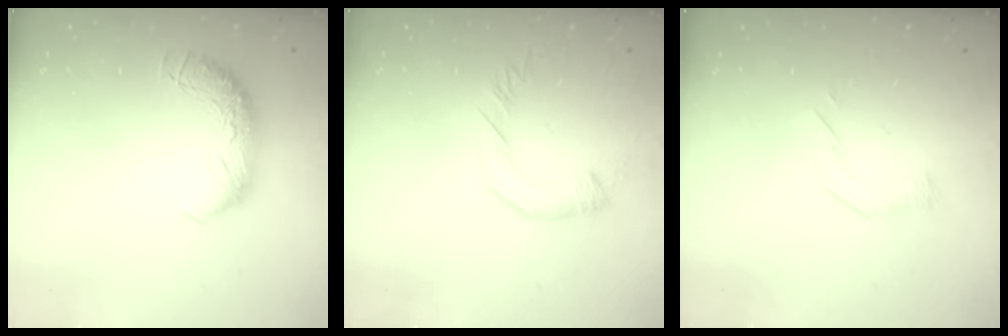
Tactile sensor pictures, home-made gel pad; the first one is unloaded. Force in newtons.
{"total": 2.8, "press": 2.7, "slide": 0.5}
{"total": 5.9, "press": 5.8, "slide": 1.1}